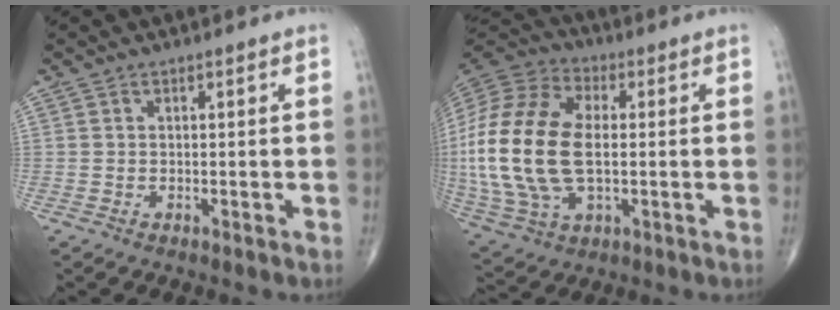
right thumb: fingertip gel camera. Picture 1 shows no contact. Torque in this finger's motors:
{"motor_torque": [0.95, 4.06, 2.58, 0.19, 0.83]}